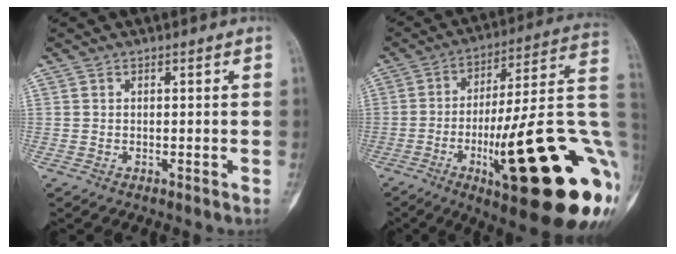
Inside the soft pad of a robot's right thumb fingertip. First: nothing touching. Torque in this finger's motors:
{"motor_torque": [2.01, 2.54, 2.24, -0.53, 0.36]}